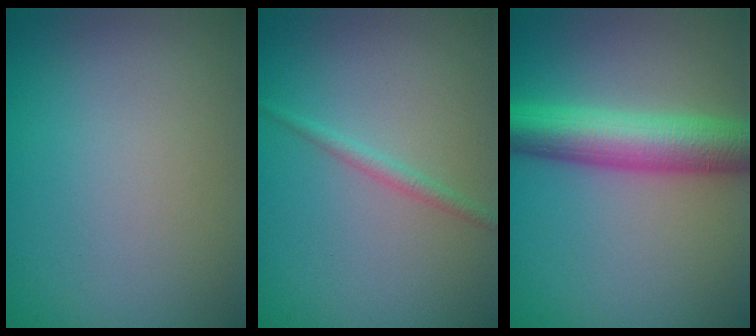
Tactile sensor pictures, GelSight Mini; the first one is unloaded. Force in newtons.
{"total": 1.1, "press": 1.1, "slide": 0.0}
{"total": 7.2, "press": 7.2, "slide": 0.2}